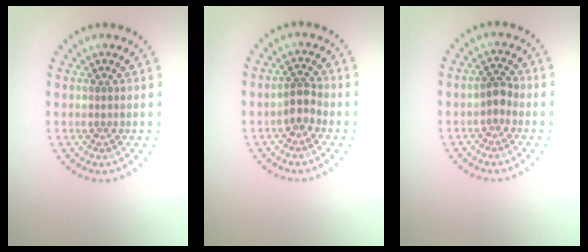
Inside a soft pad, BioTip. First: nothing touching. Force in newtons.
{"total": 1.9, "press": 1.6, "slide": 1.0}
{"total": 1.5, "press": 1.3, "slide": 0.7}